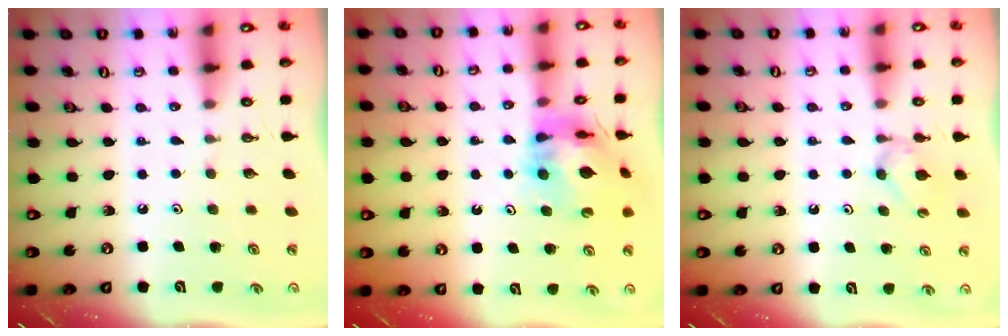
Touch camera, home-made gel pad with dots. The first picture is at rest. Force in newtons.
{"total": 13.0, "press": 12.9, "slide": 1.4}
{"total": 5.4, "press": 5.3, "slide": 0.7}